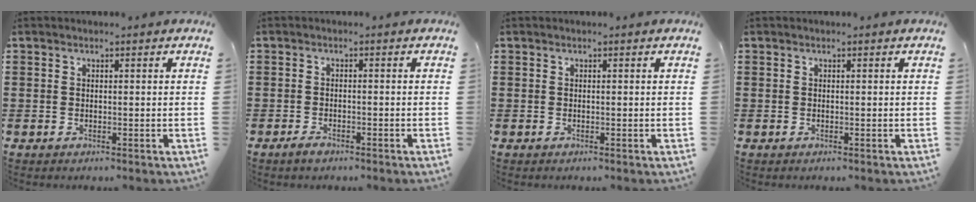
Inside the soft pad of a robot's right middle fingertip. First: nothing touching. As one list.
[{"total": 1.4, "force": [-1.1, 0.6, 0.7], "torque": [-0.016, 0.001, -0.022]}, {"total": 0.0}, {"total": 0.0}]